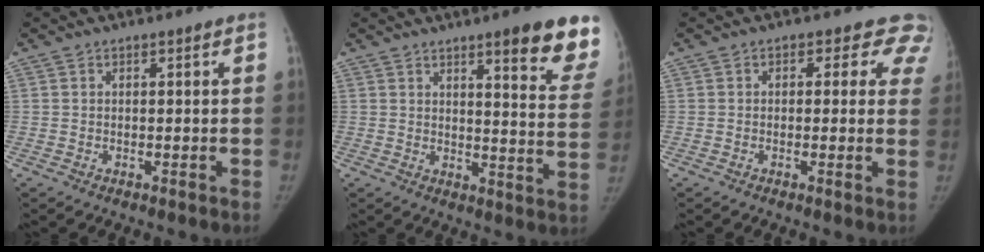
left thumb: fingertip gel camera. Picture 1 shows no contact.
{"total": 15.2, "force": [10.4, 2.8, 10.6], "torque": [-0.092, -0.060, 0.123]}
{"total": 6.8, "force": [4.7, 4.4, 2.2], "torque": [0.030, -0.007, 0.027]}